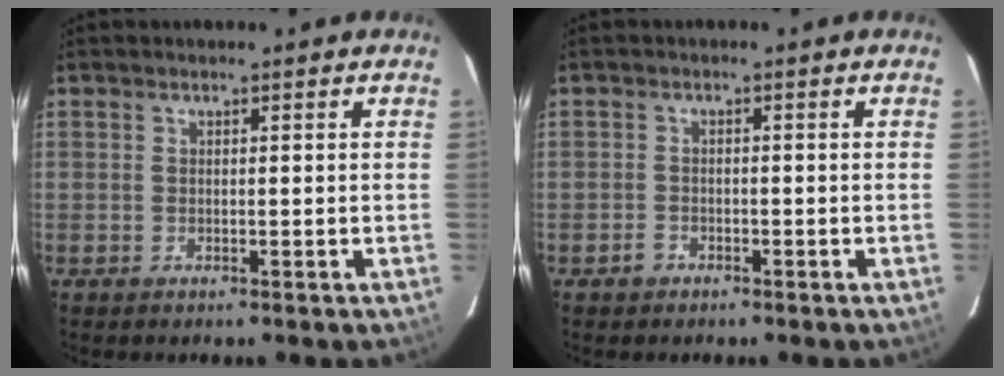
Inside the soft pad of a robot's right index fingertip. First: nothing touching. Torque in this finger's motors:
{"motor_torque": [-0.10, -0.13, -0.11, -0.05]}